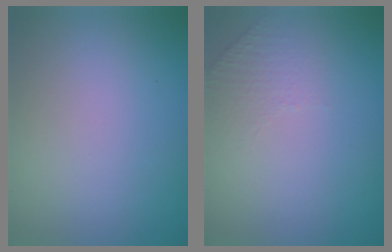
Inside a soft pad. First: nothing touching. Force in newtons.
{"total": 1.2, "press": 0.7, "slide": 0.9}